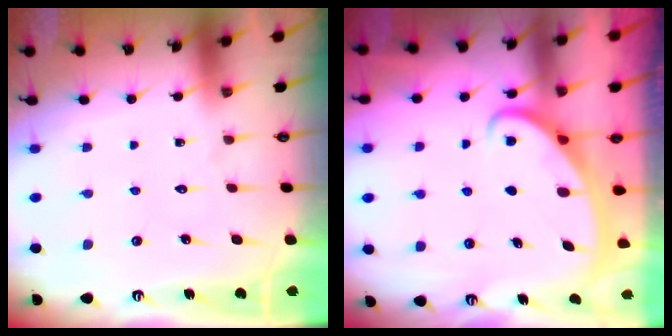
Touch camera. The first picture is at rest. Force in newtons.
{"total": 2.5, "press": 2.5, "slide": 0.4}